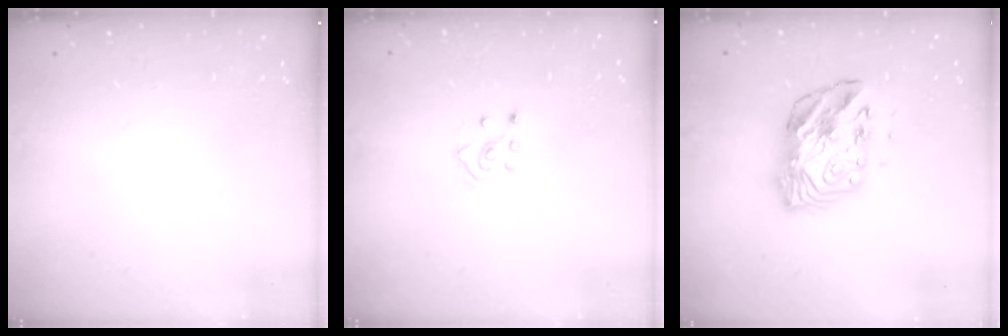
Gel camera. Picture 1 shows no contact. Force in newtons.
{"total": 4.6, "press": 4.5, "slide": 0.8}
{"total": 10.7, "press": 10.7, "slide": 1.2}